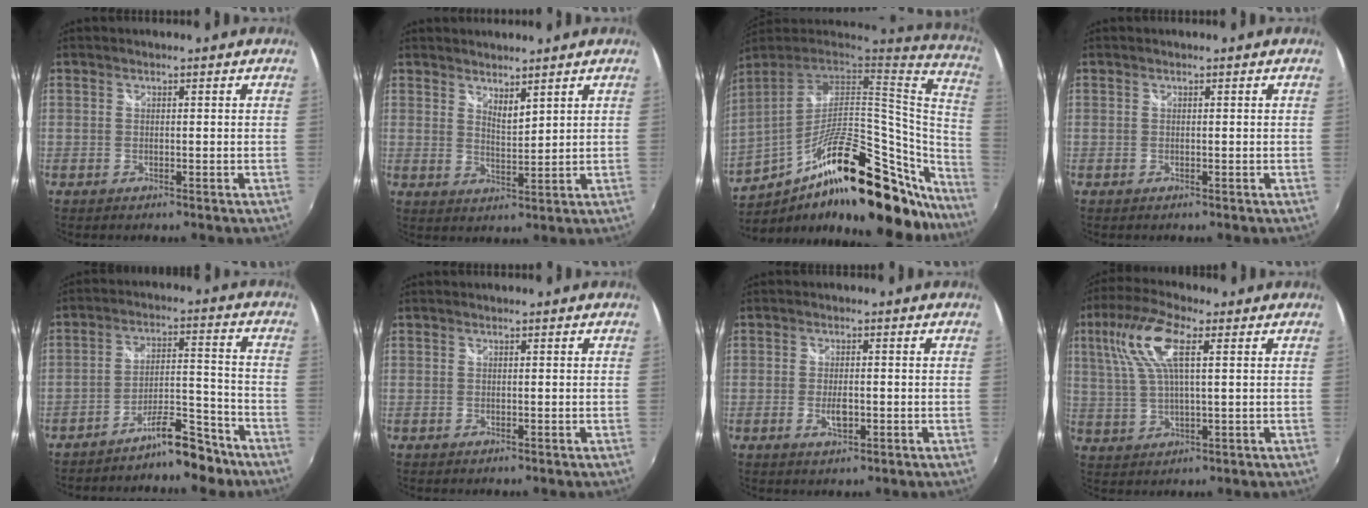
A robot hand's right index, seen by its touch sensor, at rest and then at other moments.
{"total": 3.7, "force": [3.1, 0.8, 1.8], "torque": [-0.028, -0.004, 0.052]}
{"total": 35.9, "force": [-21.3, 13.0, 25.8], "torque": [-0.383, -0.003, -0.317]}
{"total": 0.0}
{"total": 8.7, "force": [-7.3, 2.4, 4.1], "torque": [-0.065, 0.030, -0.108]}
{"total": 0.0}
{"total": 3.2, "force": [-1.0, 1.6, 2.7], "torque": [-0.051, -0.003, -0.017]}
{"total": 10.6, "force": [3.7, 3.2, 9.4], "torque": [-0.191, 0.019, 0.072]}